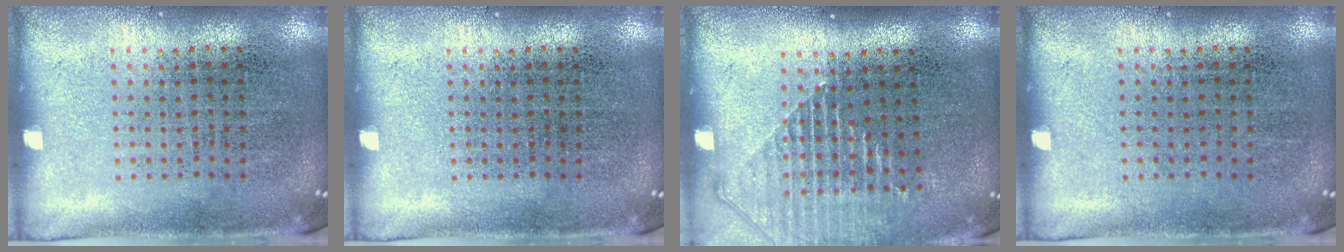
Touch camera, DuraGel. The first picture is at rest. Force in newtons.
{"total": 0.0}
{"total": 1.4, "press": 1.3, "slide": 0.5}
{"total": 0.0}